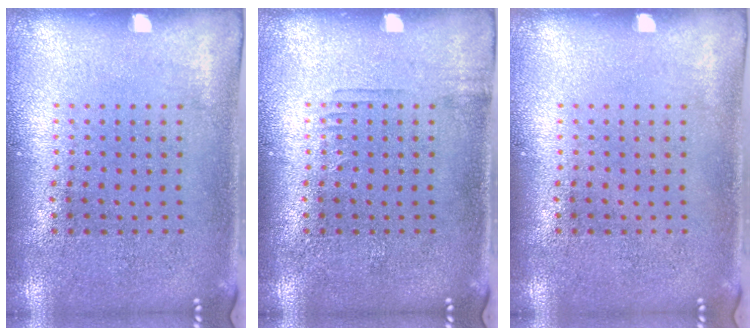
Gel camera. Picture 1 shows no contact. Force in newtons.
{"total": 0.6, "press": 0.6, "slide": 0.2}
{"total": 0.0}